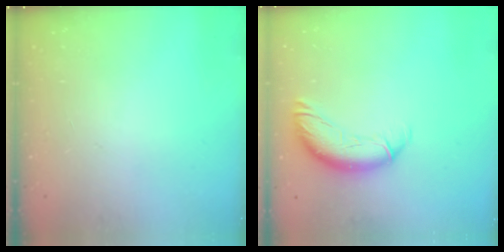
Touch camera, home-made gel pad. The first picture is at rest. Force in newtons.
{"total": 12.6, "press": 12.4, "slide": 1.8}